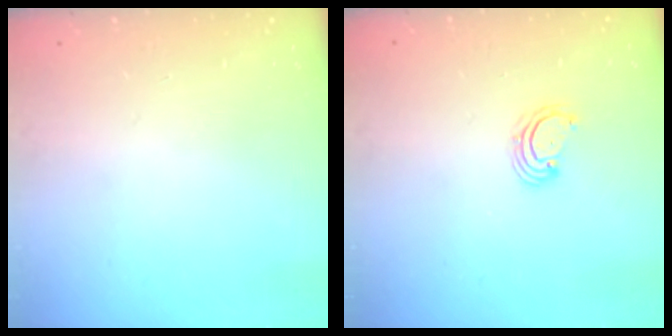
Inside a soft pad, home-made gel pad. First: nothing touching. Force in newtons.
{"total": 2.5, "press": 2.5, "slide": 0.3}